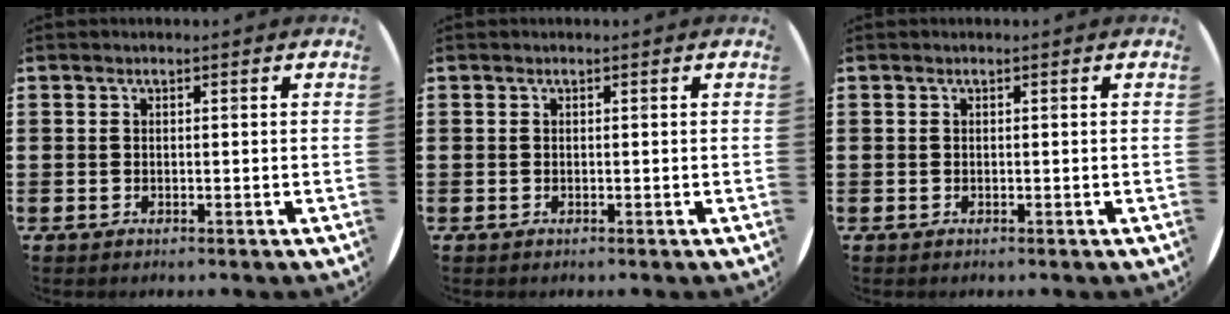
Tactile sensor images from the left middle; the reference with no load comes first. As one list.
[{"total": 0.0}, {"total": 0.0}]